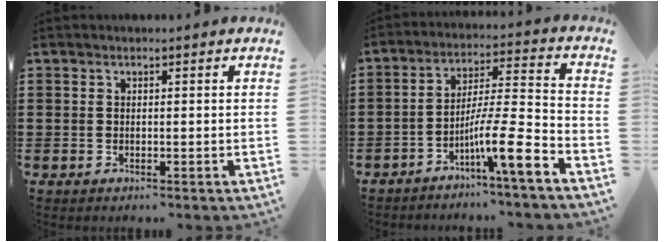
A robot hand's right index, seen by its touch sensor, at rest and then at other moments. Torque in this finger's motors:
{"motor_torque": [0.18, -0.20, 0.16, 0.02]}